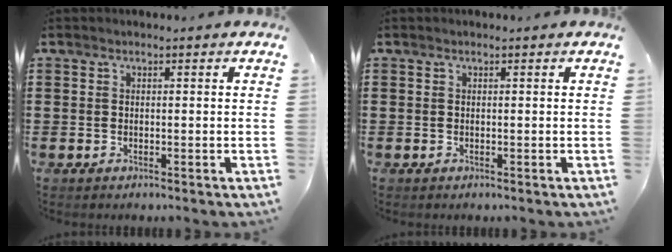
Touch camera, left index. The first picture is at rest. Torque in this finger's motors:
{"motor_torque": [-0.27, 0.21, -0.67, -0.12]}